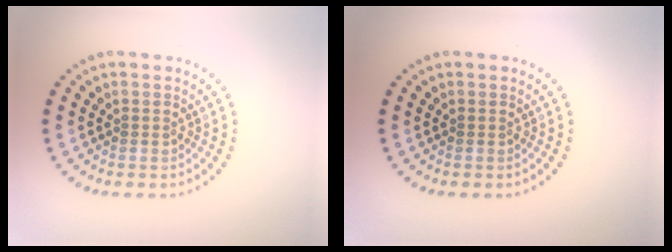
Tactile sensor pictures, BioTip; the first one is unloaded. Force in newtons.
{"total": 0.0}